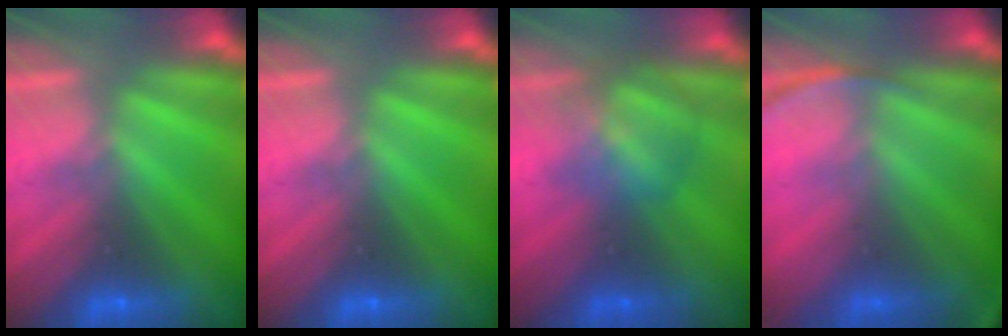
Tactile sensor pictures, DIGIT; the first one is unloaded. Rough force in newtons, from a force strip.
{"total": 0.0}
{"total": 3.0}
{"total": 2.4}